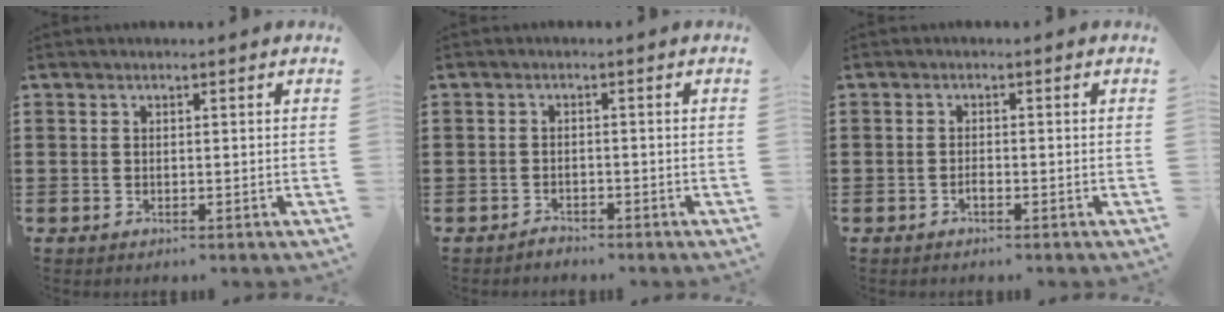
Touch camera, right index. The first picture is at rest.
{"total": 1.4, "force": [-1.4, 0.3, -0.1], "torque": [-0.002, 0.006, -0.032]}
{"total": 0.9, "force": [-0.7, 0.2, 0.6], "torque": [-0.014, -0.004, -0.011]}